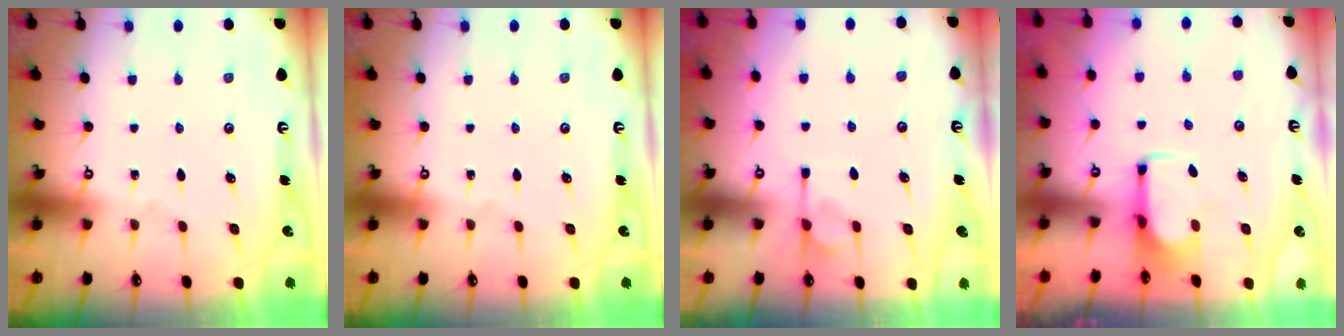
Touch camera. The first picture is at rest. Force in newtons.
{"total": 0.0}
{"total": 1.2, "press": 0.6, "slide": 1.1}
{"total": 3.6, "press": 3.5, "slide": 0.8}